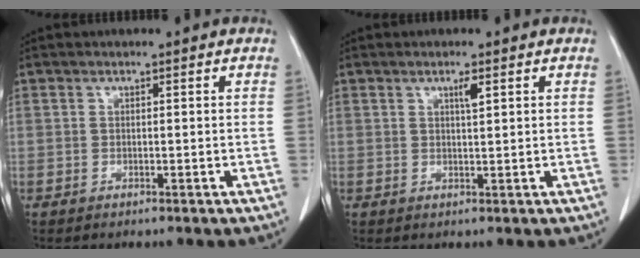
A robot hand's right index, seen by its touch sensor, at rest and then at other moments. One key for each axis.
{"total": 1.6, "fx": 0.8, "fy": 0.1, "fz": 1.3, "tx": -0.023, "ty": -0.003, "tz": 0.013}